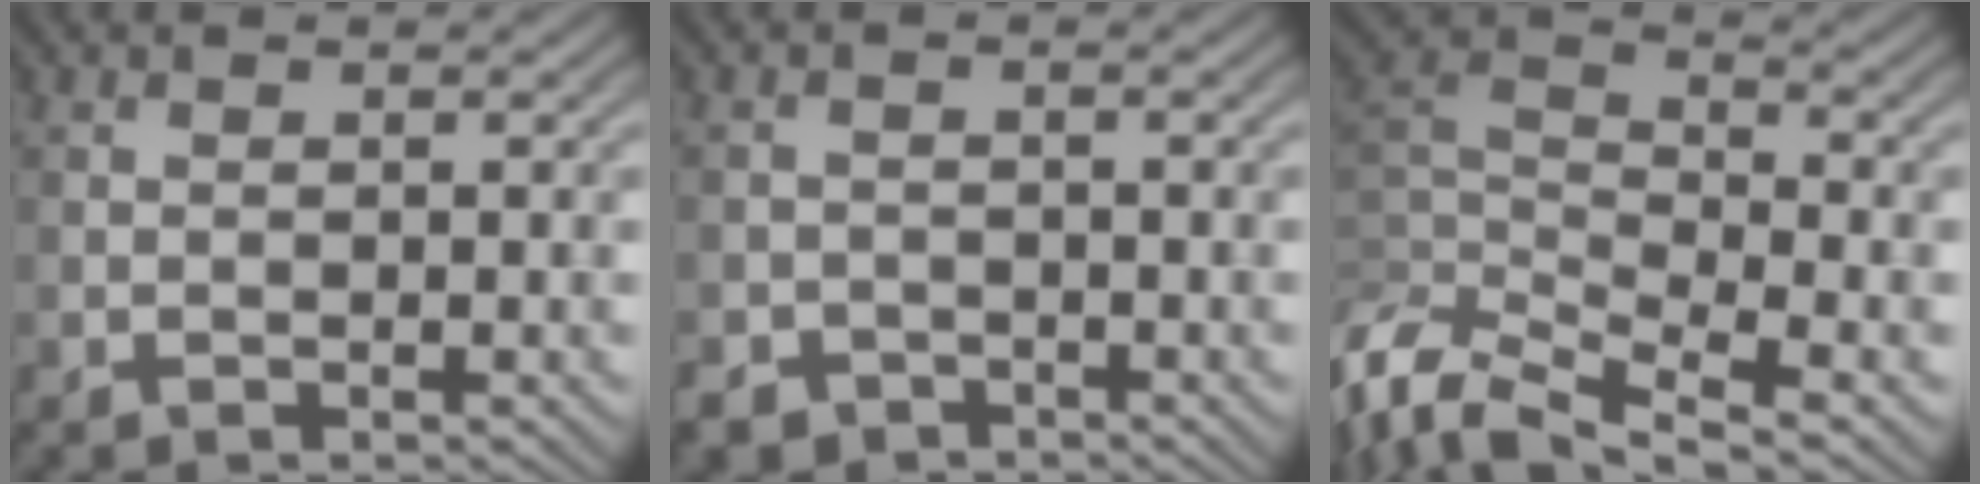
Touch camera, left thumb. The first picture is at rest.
{"total": 2.8, "force": [-2.2, 1.7, 0.6], "torque": [-0.012, -0.004, -0.044]}
{"total": 9.6, "force": [-5.1, 4.0, 7.0], "torque": [-0.156, -0.004, -0.116]}